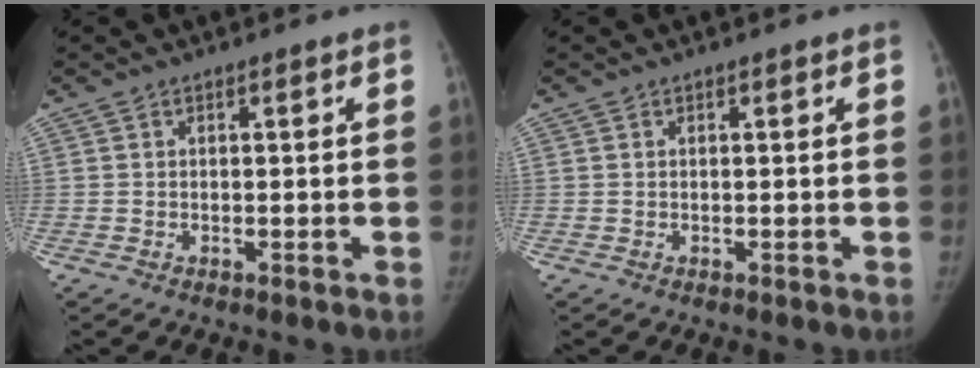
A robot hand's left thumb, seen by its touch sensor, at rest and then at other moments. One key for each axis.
{"total": 0.0}